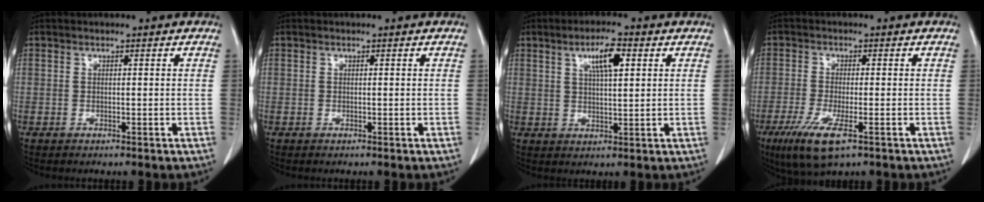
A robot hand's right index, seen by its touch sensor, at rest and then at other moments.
{"total": 0.0}
{"total": 5.9, "force": [2.5, 1.1, 5.2], "torque": [-0.092, 0.004, 0.042]}
{"total": 8.0, "force": [-4.4, 1.7, 6.5], "torque": [-0.126, -0.023, -0.074]}